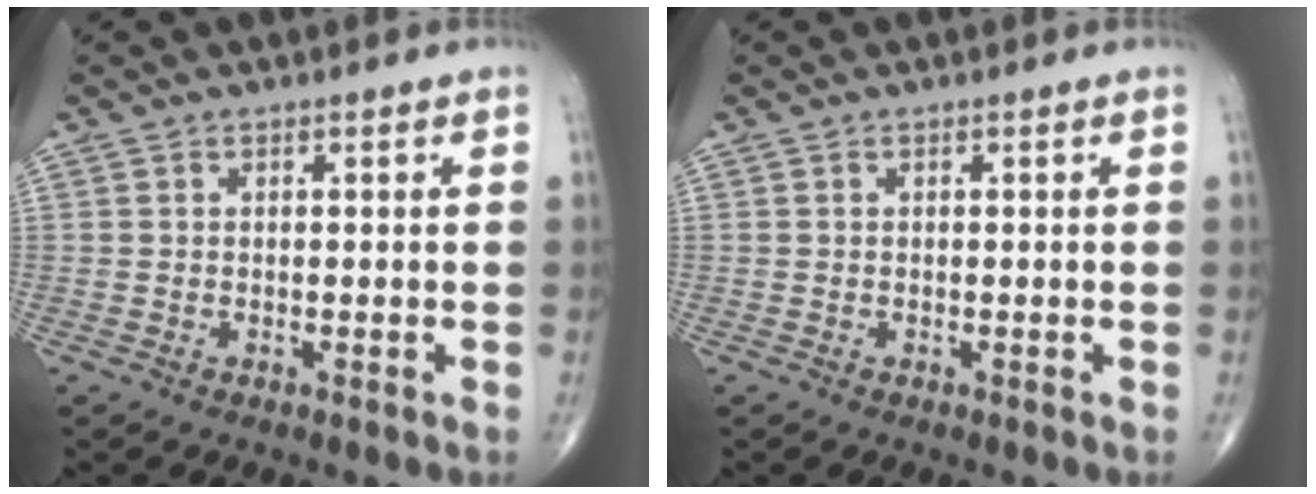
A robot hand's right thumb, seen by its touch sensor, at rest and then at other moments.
{"total": 0.0}